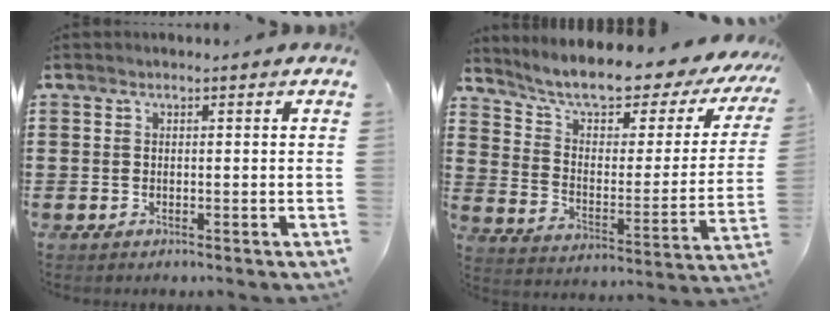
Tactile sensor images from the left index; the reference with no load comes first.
{"total": 7.9, "force": [6.8, 1.3, 3.9], "torque": [-0.099, -0.052, 0.111]}